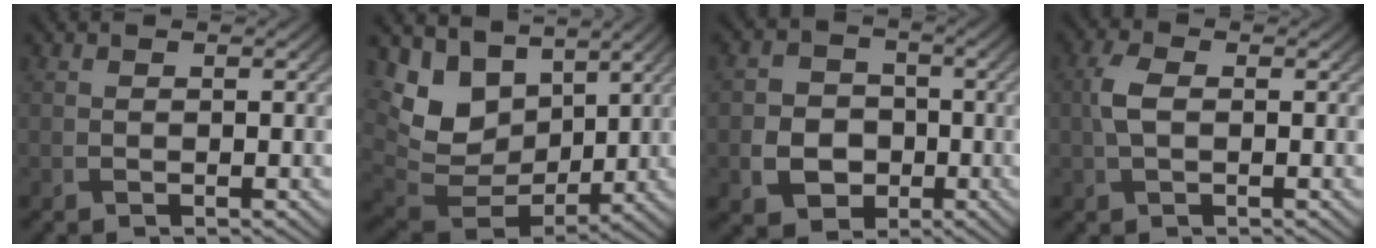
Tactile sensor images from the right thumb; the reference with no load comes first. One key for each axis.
{"total": 10.7, "fx": 4.4, "fy": 7.4, "fz": 6.4, "tx": -0.164, "ty": -0.008, "tz": 0.085}
{"total": 6.0, "fx": -1.5, "fy": 5.2, "fz": 2.6, "tx": -0.049, "ty": -0.011, "tz": -0.047}
{"total": 3.4, "fx": 0.1, "fy": 2.0, "fz": 2.7, "tx": -0.070, "ty": 0.006, "tz": -0.001}